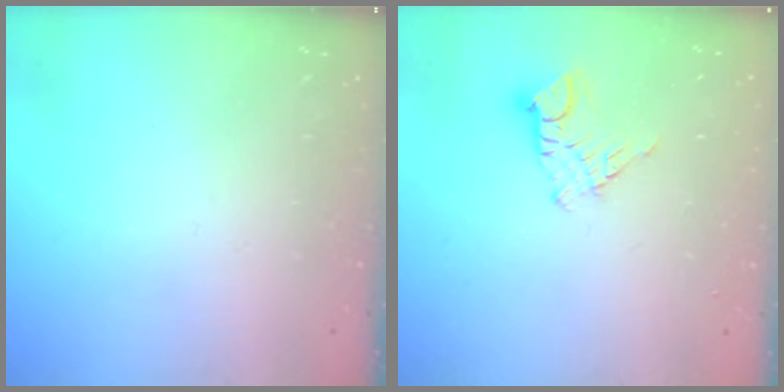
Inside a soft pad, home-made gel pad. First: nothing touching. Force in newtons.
{"total": 6.7, "press": 6.7, "slide": 0.6}